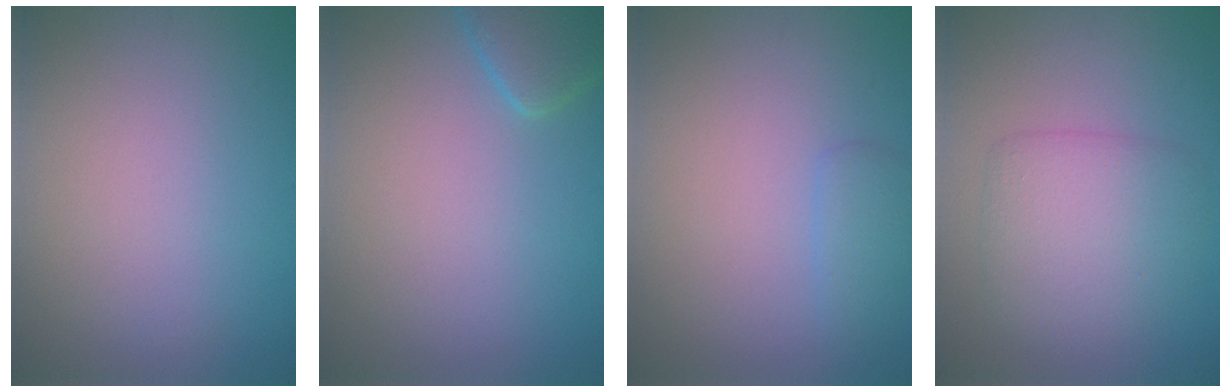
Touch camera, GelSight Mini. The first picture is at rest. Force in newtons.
{"total": 2.4, "press": 2.4, "slide": 0.3}
{"total": 1.5, "press": 1.5, "slide": 0.1}
{"total": 4.2, "press": 4.2, "slide": 0.3}